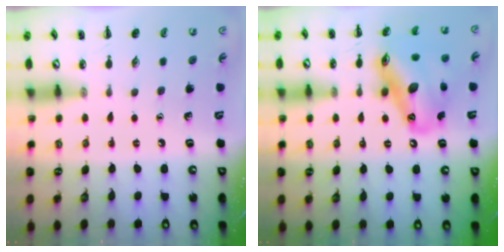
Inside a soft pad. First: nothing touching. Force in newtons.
{"total": 16.9, "press": 16.1, "slide": 5.2}